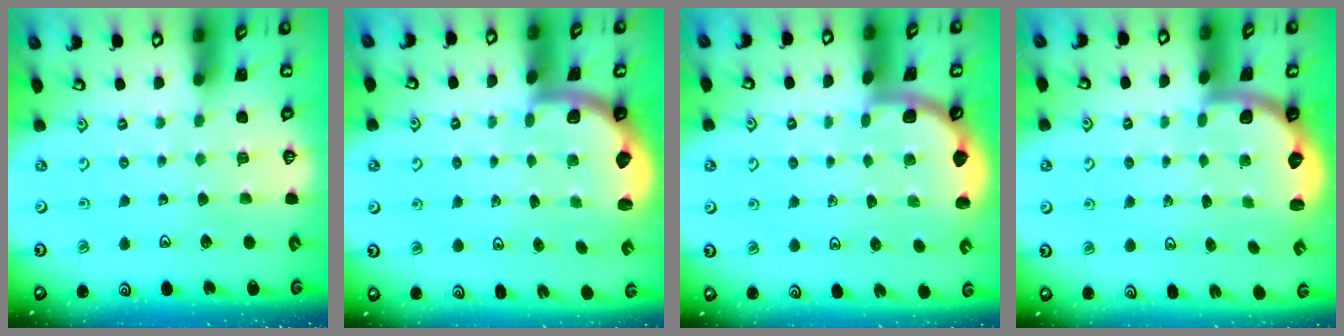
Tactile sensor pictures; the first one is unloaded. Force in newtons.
{"total": 2.0, "press": 2.0, "slide": 0.5}
{"total": 1.8, "press": 1.8, "slide": 0.0}
{"total": 2.3, "press": 2.1, "slide": 0.8}